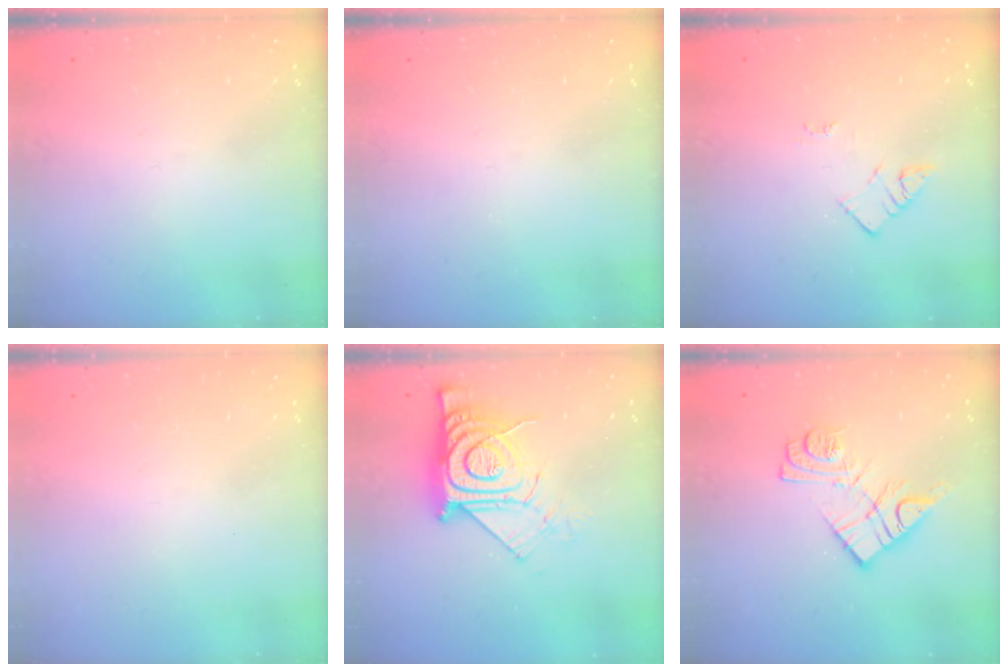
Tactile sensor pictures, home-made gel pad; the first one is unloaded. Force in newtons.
{"total": 0.0}
{"total": 2.3, "press": 2.3, "slide": 0.3}
{"total": 1.6, "press": 1.6, "slide": 0.1}
{"total": 14.9, "press": 14.9, "slide": 1.4}
{"total": 11.2, "press": 11.2, "slide": 0.4}